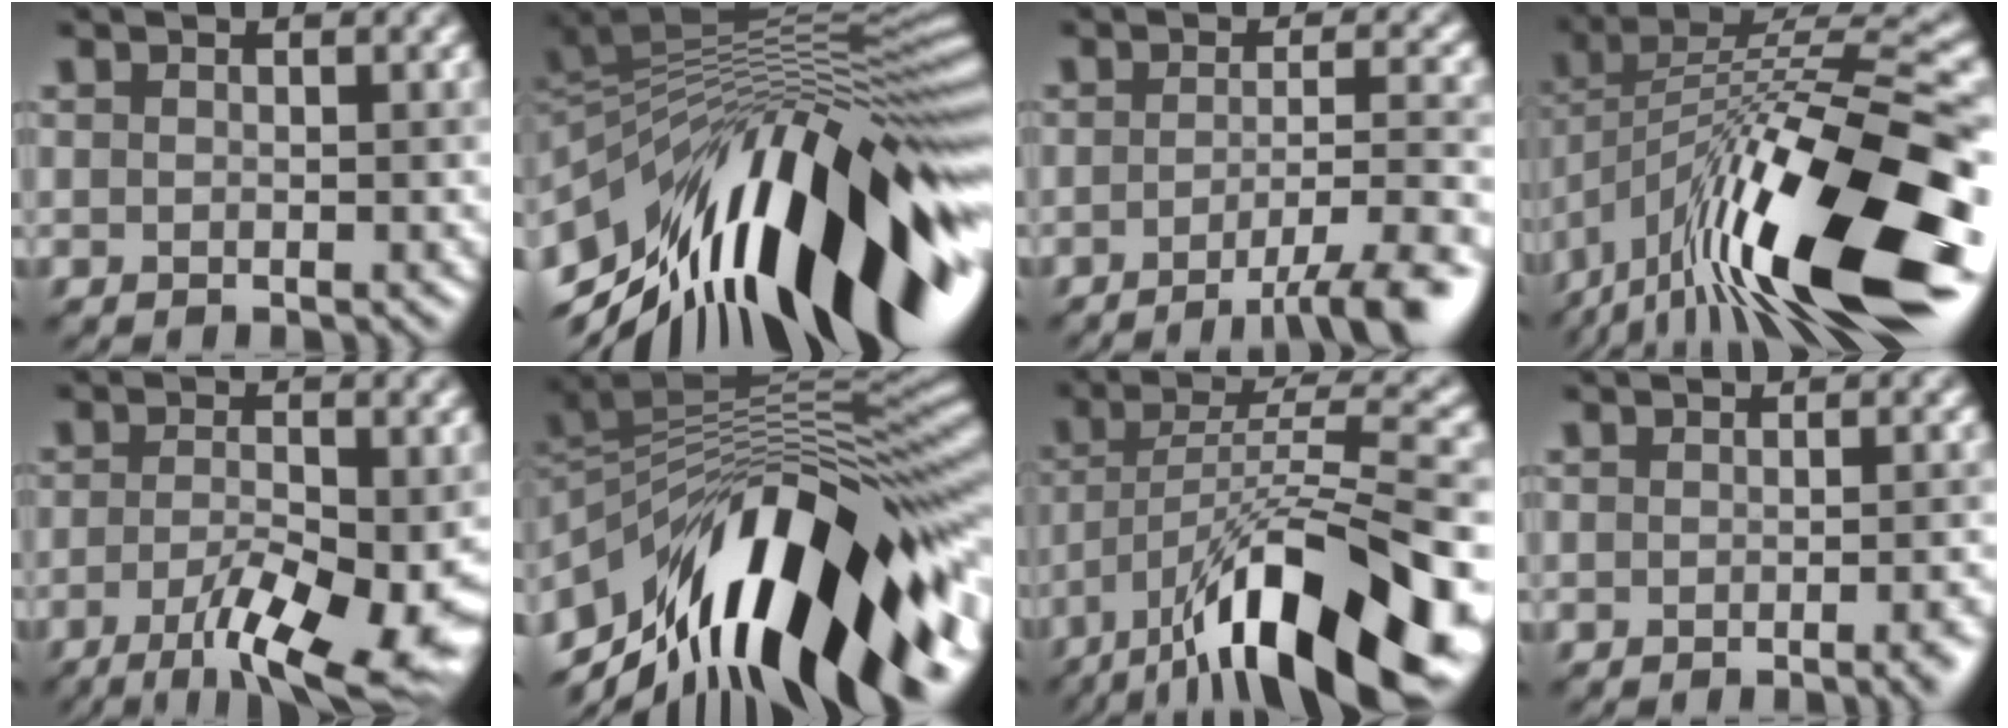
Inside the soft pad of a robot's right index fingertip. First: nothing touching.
{"total": 17.1, "force": [-4.4, 6.6, 15.2], "torque": [-0.238, 0.020, -0.080]}
{"total": 7.4, "force": [-4.3, 1.5, 5.9], "torque": [-0.074, 0.004, -0.062]}
{"total": 17.4, "force": [-7.9, 5.2, 14.6], "torque": [-0.240, 0.027, -0.149]}
{"total": 9.4, "force": [-4.4, 2.4, 8.0], "torque": [-0.133, -0.016, -0.069]}
{"total": 16.9, "force": [-6.1, 6.9, 14.2], "torque": [-0.226, 0.020, -0.113]}
{"total": 16.0, "force": [-8.7, 5.0, 12.5], "torque": [-0.208, 0.006, -0.146]}
{"total": 2.9, "force": [-1.3, 0.8, 2.4], "torque": [-0.016, 0.001, -0.018]}